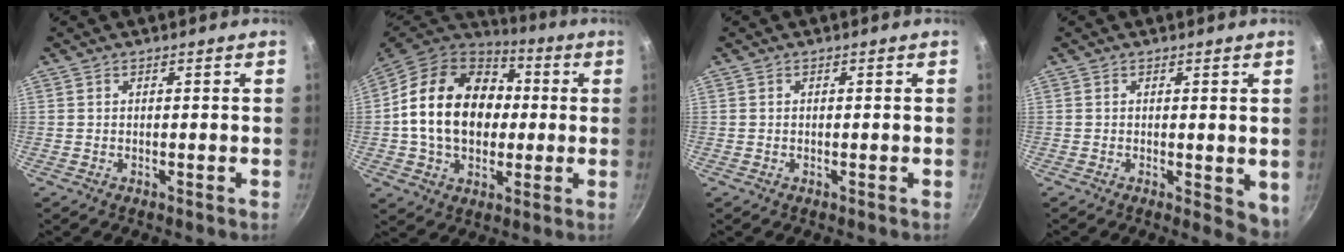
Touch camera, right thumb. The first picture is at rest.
{"total": 21.9, "force": [1.3, 16.4, 14.4], "torque": [-0.227, 0.031, 0.019]}
{"total": 0.0}
{"total": 4.3, "force": [0.0, 2.0, 3.8], "torque": [-0.042, -0.010, 0.001]}